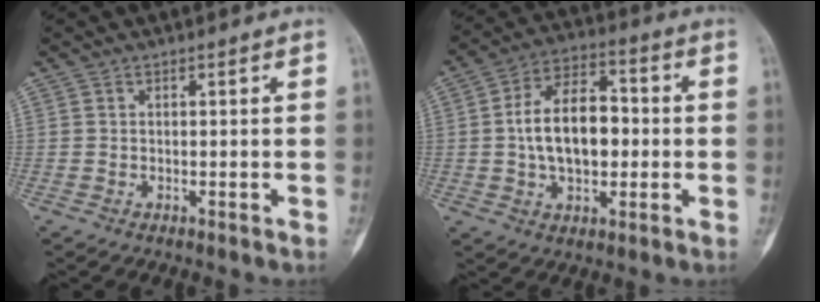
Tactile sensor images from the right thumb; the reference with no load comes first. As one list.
[{"total": 14.1, "force": [-0.1, 8.3, 11.3], "torque": [-0.170, 0.024, -0.006]}]